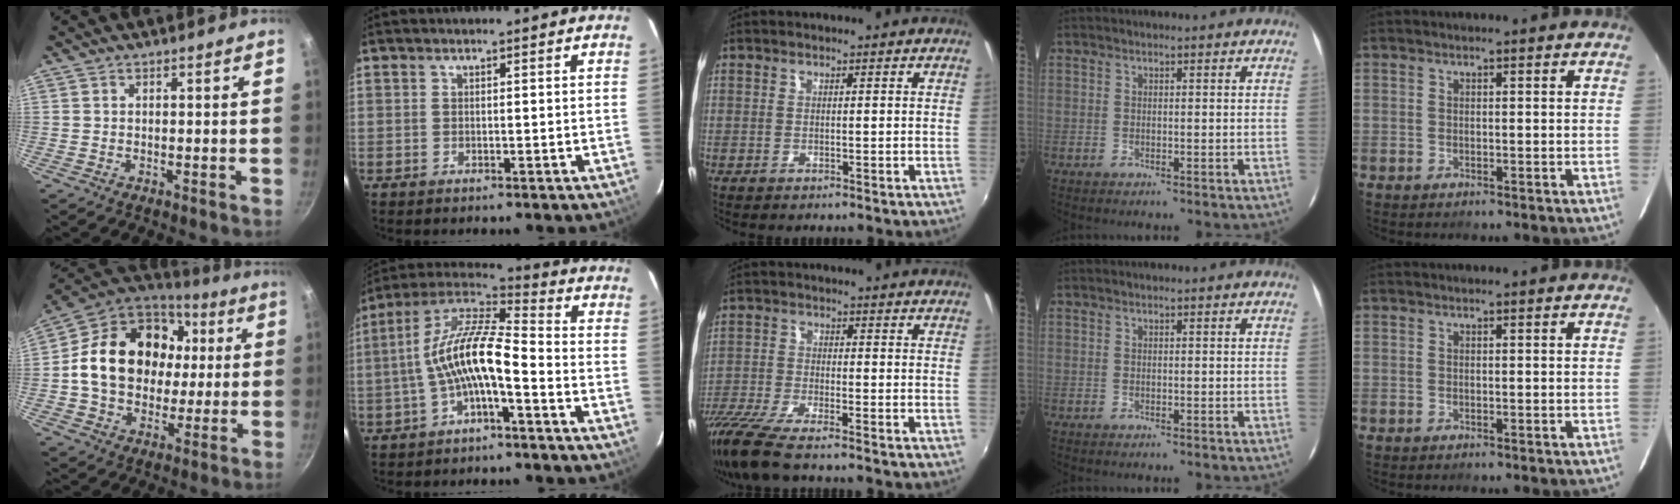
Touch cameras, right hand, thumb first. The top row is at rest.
{"thumb": {"total": 23.5, "force": [2.4, 18.2, 14.8], "torque": [-0.240, 0.033, 0.039]}, "index": {"total": 12.4, "force": [-3.6, 3.2, 11.4], "torque": [-0.233, 0.014, -0.070]}, "middle": {"total": 9.9, "force": [-8.1, 0.8, 5.6], "torque": [-0.133, -0.035, -0.156]}}